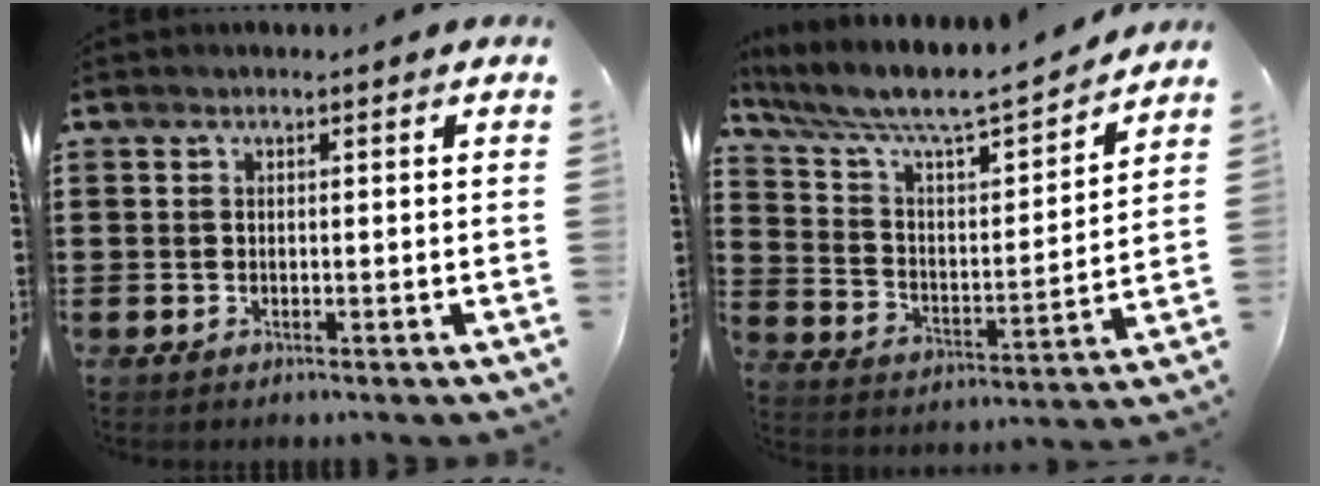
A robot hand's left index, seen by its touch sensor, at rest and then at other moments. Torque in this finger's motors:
{"motor_torque": [2.14, 0.00, 0.09, -0.03]}